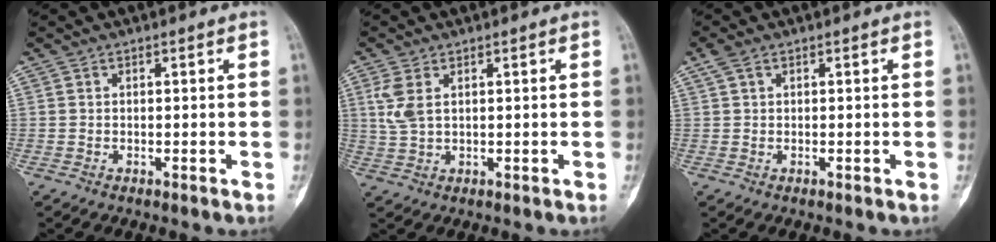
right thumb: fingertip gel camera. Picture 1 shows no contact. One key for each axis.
{"total": 4.5, "fx": 1.6, "fy": 2.3, "fz": 3.6, "tx": -0.089, "ty": 0.002, "tz": 0.040}
{"total": 1.8, "fx": 0.9, "fy": 0.9, "fz": 1.2, "tx": -0.031, "ty": 0.010, "tz": 0.020}